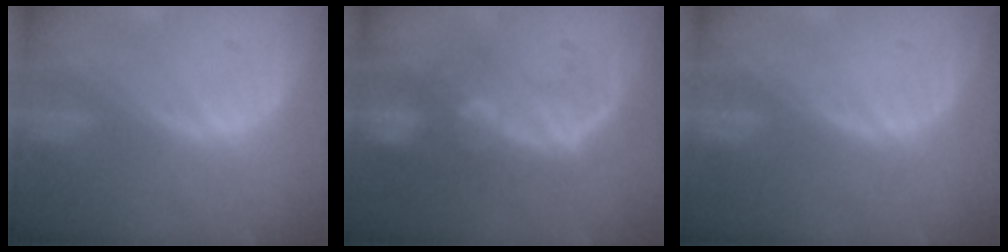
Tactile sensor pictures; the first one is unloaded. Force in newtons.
{"total": 9.6, "press": 8.5, "slide": 4.6}
{"total": 0.0}